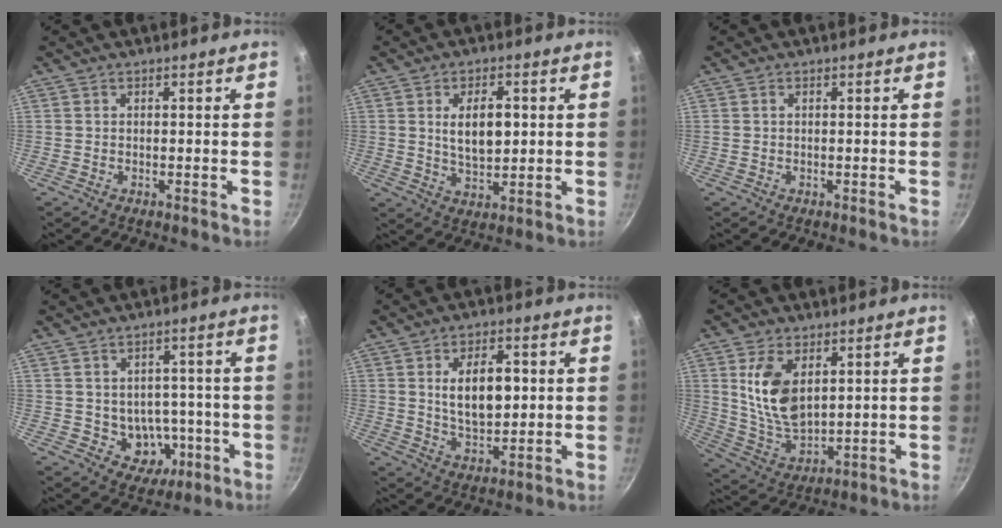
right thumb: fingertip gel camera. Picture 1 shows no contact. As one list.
[{"total": 8.0, "force": [1.4, 4.3, 6.6], "torque": [-0.093, -0.009, 0.029]}, {"total": 0.6, "force": [0.1, 0.4, 0.4], "torque": [-0.010, 0.004, 0.005]}, {"total": 7.9, "force": [-1.4, 6.6, 4.1], "torque": [-0.018, 0.012, -0.005]}, {"total": 10.0, "force": [1.7, 5.5, 8.2], "torque": [-0.115, -0.009, 0.035]}, {"total": 11.8, "force": [3.7, 6.5, 9.2], "torque": [-0.164, -0.024, 0.085]}]